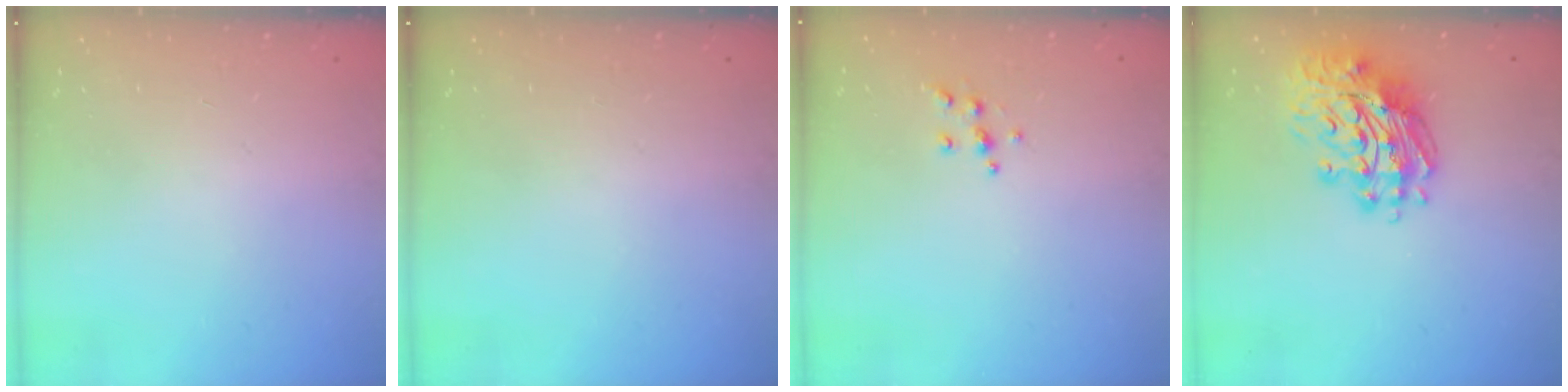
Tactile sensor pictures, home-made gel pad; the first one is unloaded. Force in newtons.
{"total": 0.0}
{"total": 5.6, "press": 5.6, "slide": 0.5}
{"total": 15.0, "press": 14.9, "slide": 1.6}